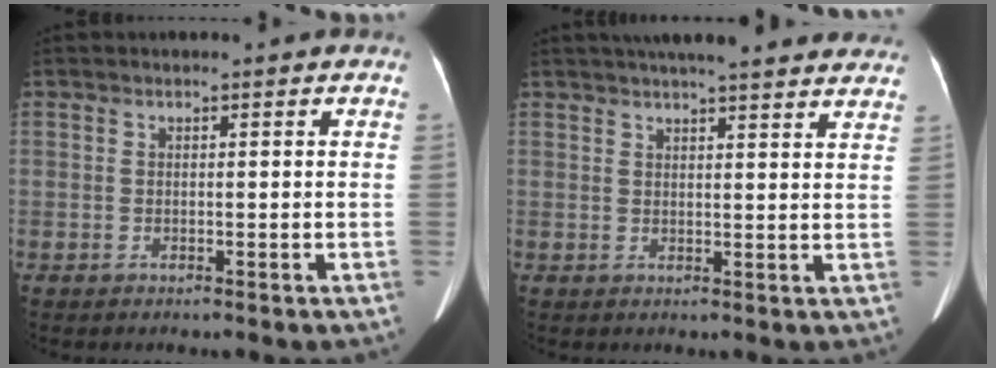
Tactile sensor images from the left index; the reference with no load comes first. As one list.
[{"total": 20.0, "force": [17.7, 2.6, 8.8], "torque": [-0.124, 0.031, 0.218]}]